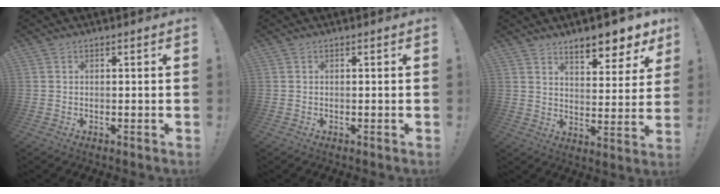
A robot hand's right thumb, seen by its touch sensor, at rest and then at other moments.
{"total": 0.0}
{"total": 9.1, "force": [7.6, 2.6, 4.4], "torque": [-0.047, -0.067, 0.131]}